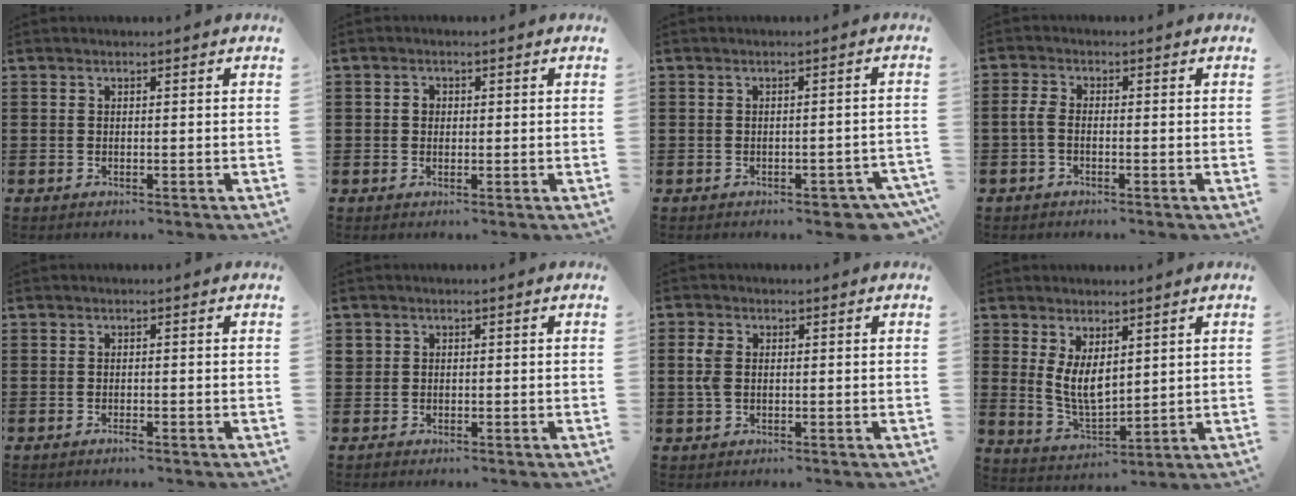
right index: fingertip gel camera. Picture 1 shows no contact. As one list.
[{"total": 1.4, "force": [0.2, 1.1, 0.7], "torque": [-0.016, 0.007, 0.004]}, {"total": 2.5, "force": [-2.0, 0.6, 1.4], "torque": [-0.025, 0.000, -0.038]}, {"total": 2.2, "force": [-0.9, 1.1, 1.7], "torque": [-0.047, -0.003, -0.022]}, {"total": 0.8, "force": [-0.6, 0.1, 0.5], "torque": [-0.013, -0.005, -0.010]}, {"total": 1.3, "force": [0.1, 1.2, 0.1], "torque": [-0.006, 0.006, 0.001]}, {"total": 3.1, "force": [0.3, 2.0, 2.4], "torque": [-0.066, 0.002, 0.001]}, {"total": 6.1, "force": [2.0, 3.2, 4.8], "torque": [-0.095, -0.006, 0.035]}]